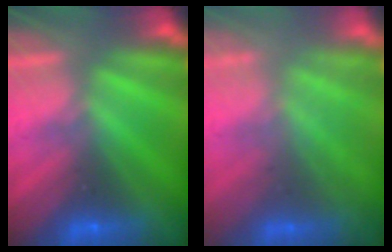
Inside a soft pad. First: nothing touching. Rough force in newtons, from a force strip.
{"total": 2.2}